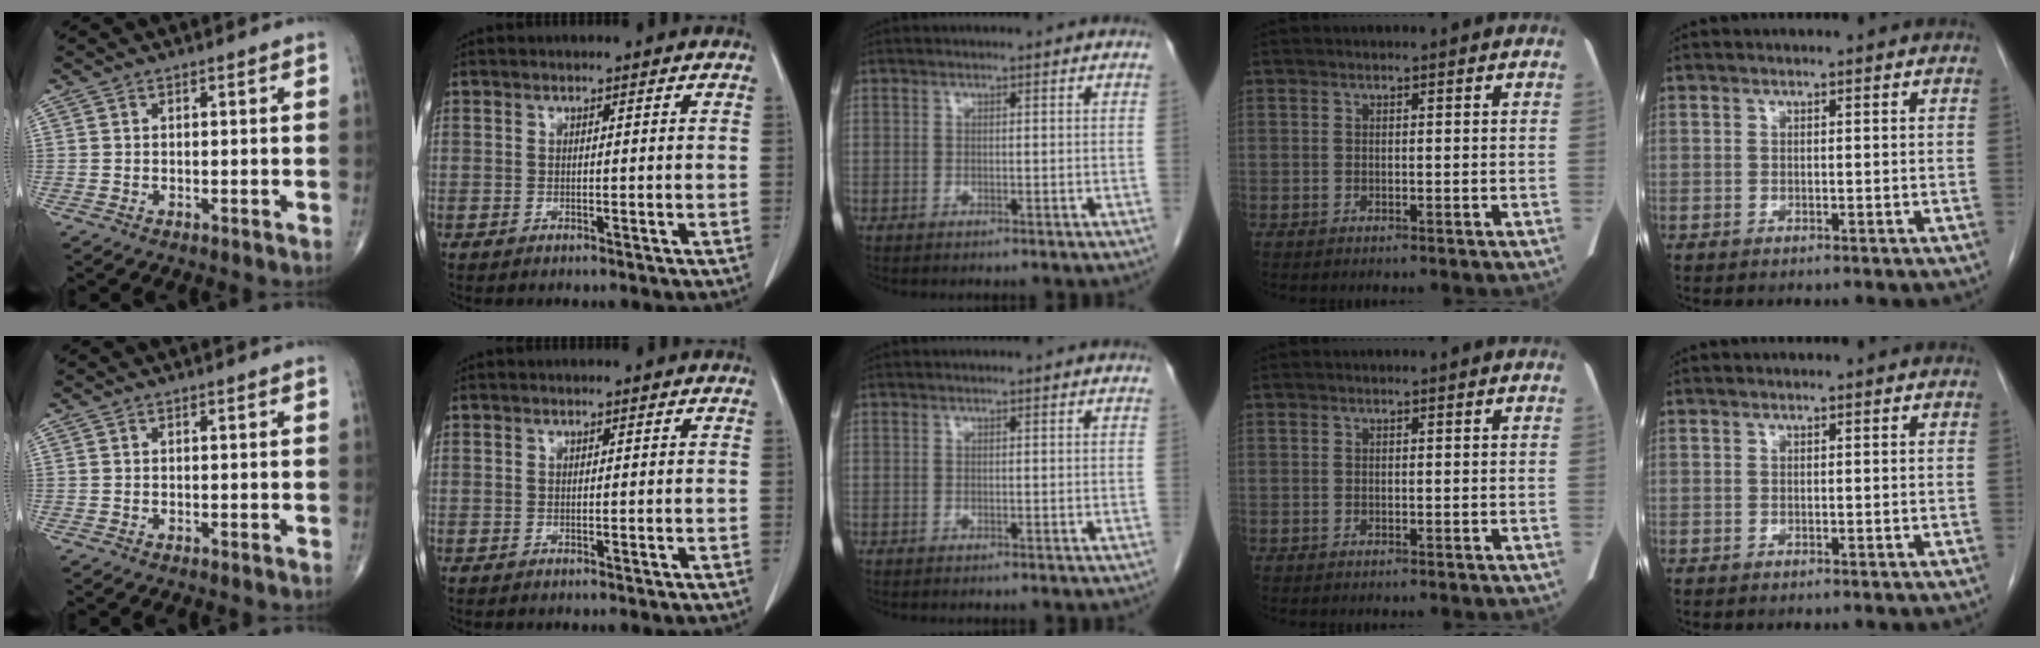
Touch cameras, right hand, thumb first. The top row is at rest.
{}